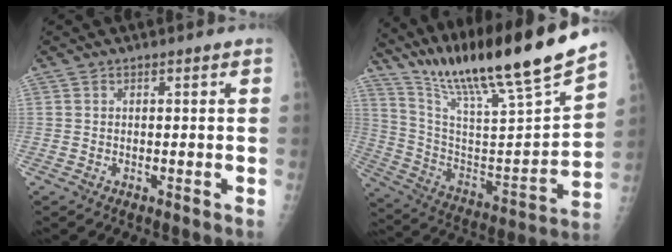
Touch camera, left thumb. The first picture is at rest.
{"total": 26.1, "force": [21.2, 1.6, 15.1], "torque": [-0.238, -0.110, 0.357]}